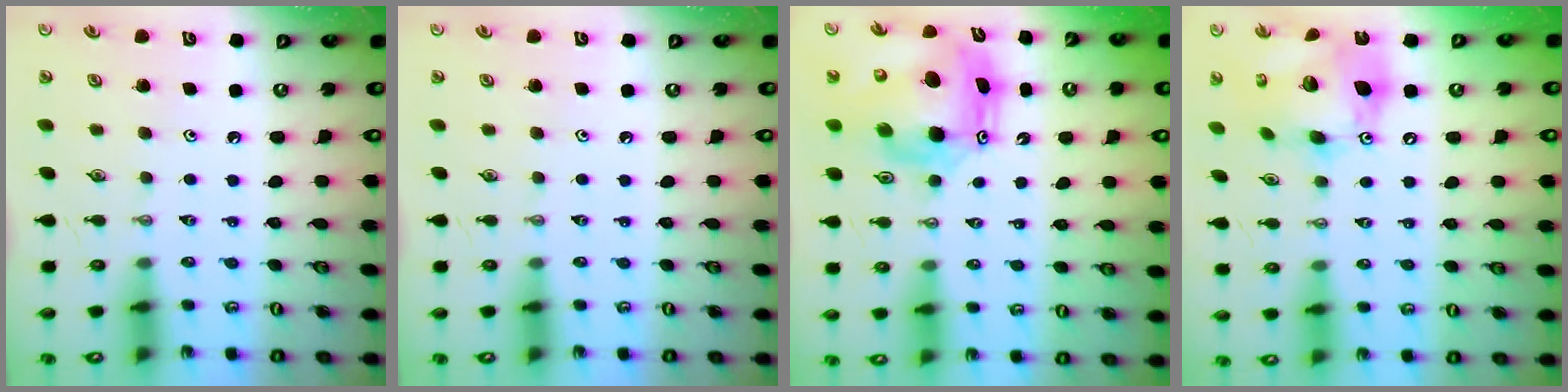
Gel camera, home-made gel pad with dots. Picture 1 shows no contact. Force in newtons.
{"total": 0.0}
{"total": 12.6, "press": 12.6, "slide": 1.0}
{"total": 16.8, "press": 16.7, "slide": 1.8}